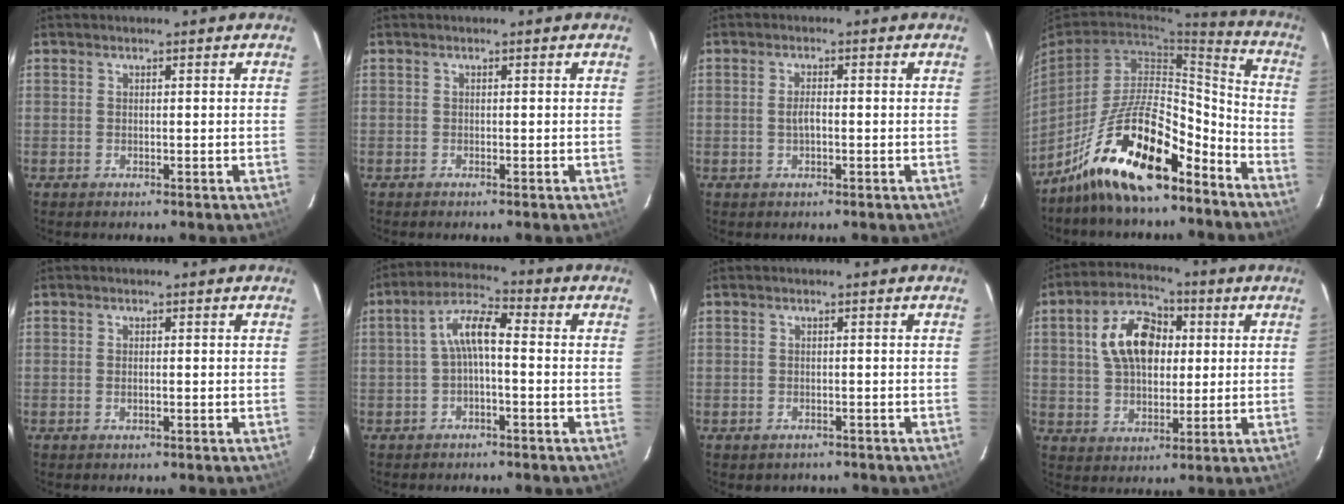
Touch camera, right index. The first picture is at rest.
{"total": 0.0}
{"total": 2.1, "force": [-0.4, 0.8, 1.9], "torque": [-0.038, 0.003, -0.008]}
{"total": 18.2, "force": [-12.8, 5.8, 11.6], "torque": [-0.211, 0.015, -0.220]}
{"total": 0.7, "force": [-0.2, 0.3, 0.6], "torque": [-0.011, -0.001, -0.004]}
{"total": 6.2, "force": [-0.9, 2.1, 5.8], "torque": [-0.124, 0.023, -0.018]}
{"total": 1.9, "force": [-1.3, 1.3, 0.4], "torque": [-0.012, -0.001, -0.013]}
{"total": 12.5, "force": [2.6, 8.1, 9.2], "torque": [-0.175, 0.031, 0.044]}